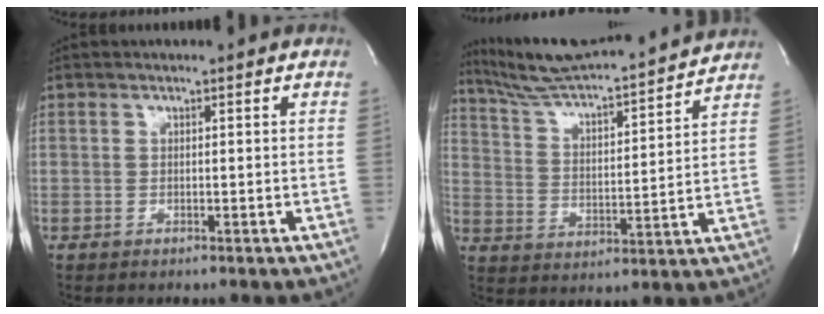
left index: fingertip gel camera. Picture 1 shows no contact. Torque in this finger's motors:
{"motor_torque": [0.10, -0.07, 0.24, 0.08]}